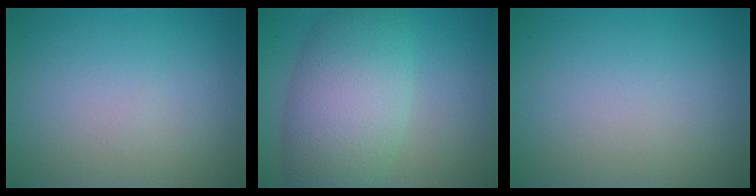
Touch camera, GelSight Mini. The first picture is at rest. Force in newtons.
{"total": 8.1, "press": 8.1, "slide": 0.5}
{"total": 0.0}